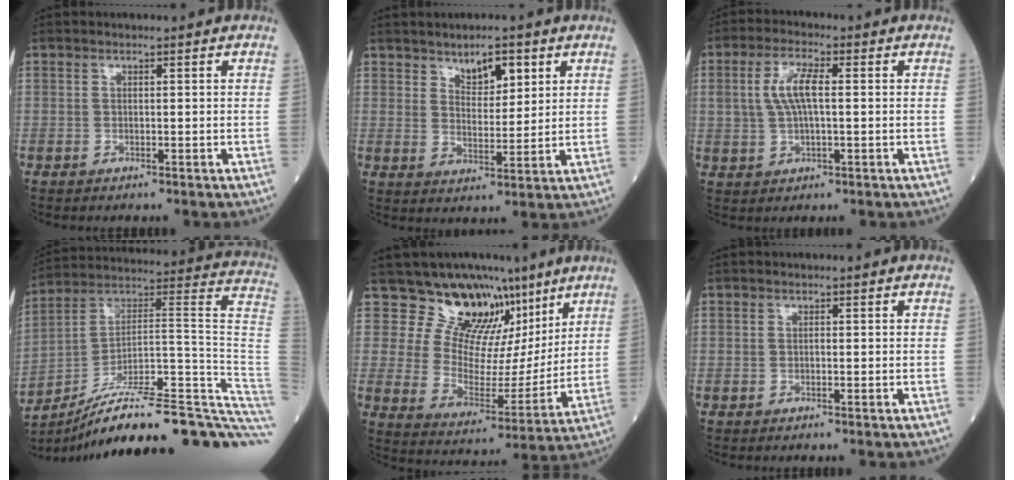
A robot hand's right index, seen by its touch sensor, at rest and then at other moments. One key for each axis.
{"total": 5.5, "fx": 3.3, "fy": 2.3, "fz": 3.7, "tx": -0.060, "ty": 0.001, "tz": 0.057}
{"total": 6.0, "fx": 0.9, "fy": 1.9, "fz": 5.7, "tx": -0.124, "ty": 0.010, "tz": 0.020}
{"total": 30.5, "fx": -23.2, "fy": 2.5, "fz": 19.6, "tx": -0.168, "ty": 0.025, "tz": -0.340}
{"total": 13.7, "fx": 9.8, "fy": 7.4, "fz": 6.2, "tx": -0.098, "ty": -0.001, "tz": 0.161}
{"total": 0.0}